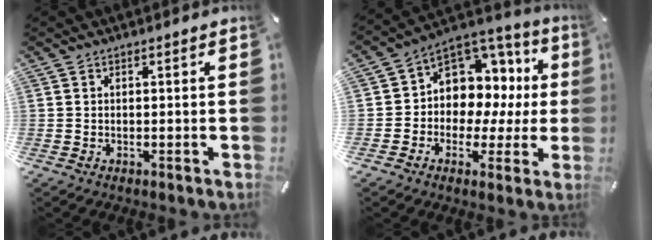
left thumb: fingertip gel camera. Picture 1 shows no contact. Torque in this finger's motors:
{"motor_torque": [1.63, 1.69, 0.35, 0.19, 0.09]}